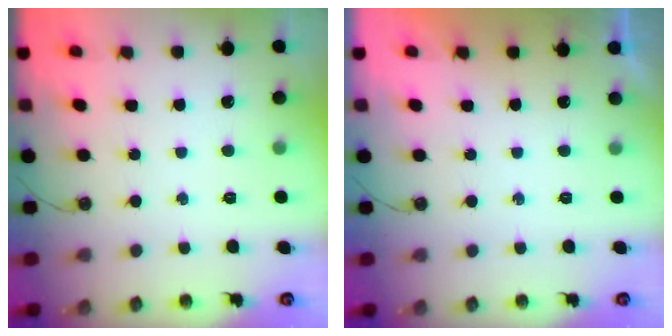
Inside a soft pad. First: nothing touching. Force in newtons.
{"total": 0.0}